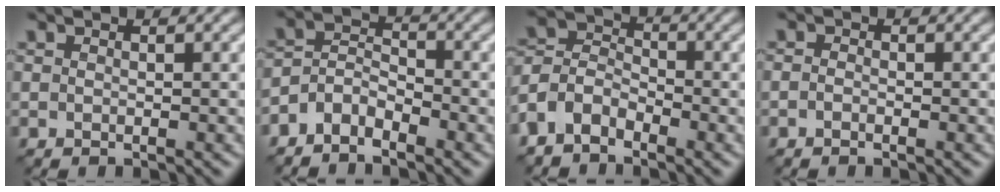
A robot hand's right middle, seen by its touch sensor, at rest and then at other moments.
{"total": 3.2, "force": [-2.6, 1.5, 1.3], "torque": [-0.024, 0.009, -0.060]}
{"total": 4.2, "force": [-2.8, 2.6, 1.7], "torque": [-0.038, 0.010, -0.070]}
{"total": 0.6, "force": [-0.3, 0.3, 0.4], "torque": [-0.006, -0.002, -0.014]}